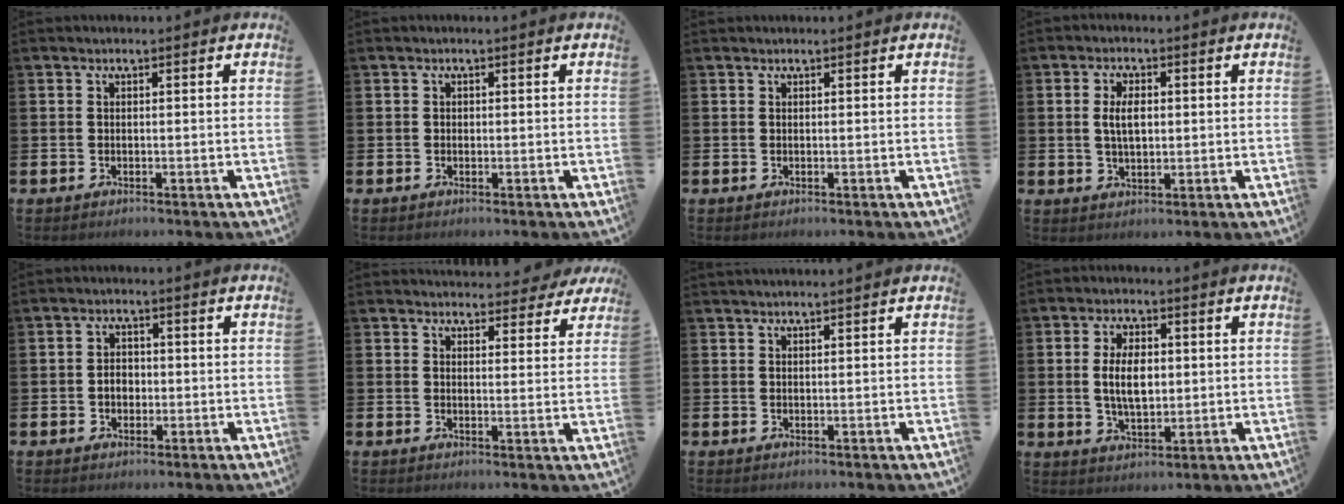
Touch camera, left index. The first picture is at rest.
{"total": 0.6, "force": [-0.1, 0.6, 0.2], "torque": [-0.001, 0.003, -0.003]}
{"total": 0.0}
{"total": 3.9, "force": [0.8, 2.0, 3.2], "torque": [-0.042, -0.002, 0.008]}
{"total": 2.5, "force": [-0.4, 2.0, 1.5], "torque": [-0.018, 0.002, -0.012]}
{"total": 3.8, "force": [3.6, 1.2, 0.3], "torque": [0.005, -0.022, 0.062]}
{"total": 1.1, "force": [1.1, -0.1, 0.2], "torque": [0.002, -0.002, 0.020]}
{"total": 5.9, "force": [0.8, 3.1, 4.9], "torque": [-0.067, -0.002, 0.007]}